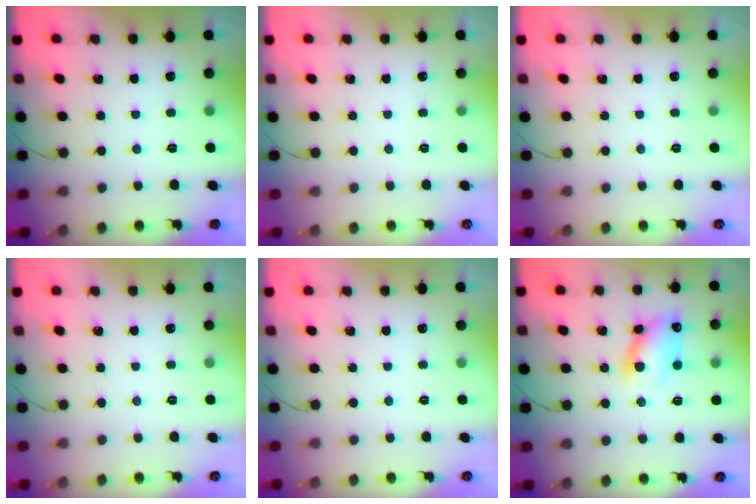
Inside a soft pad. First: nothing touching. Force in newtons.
{"total": 0.0}
{"total": 0.0}
{"total": 0.0}
{"total": 0.0}
{"total": 10.2, "press": 10.0, "slide": 1.9}